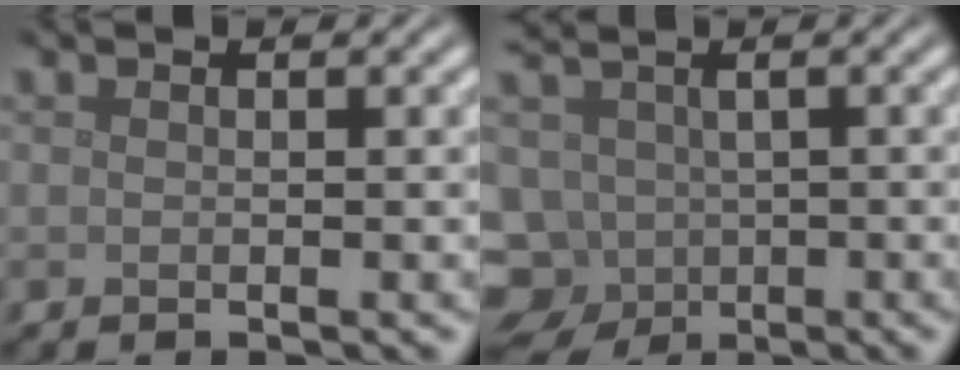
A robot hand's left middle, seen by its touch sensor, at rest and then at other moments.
{"total": 7.2, "force": [-2.9, 5.8, 3.1], "torque": [-0.069, -0.010, -0.043]}